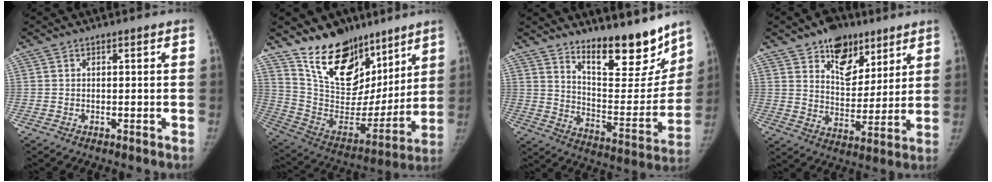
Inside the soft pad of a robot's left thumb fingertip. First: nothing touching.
{"total": 22.3, "force": [15.5, 12.5, 10.1], "torque": [-0.114, -0.085, 0.269]}
{"total": 17.9, "force": [13.7, 5.7, 9.9], "torque": [-0.091, -0.114, 0.217]}
{"total": 13.4, "force": [8.3, 8.3, 6.4], "torque": [-0.054, -0.045, 0.133]}